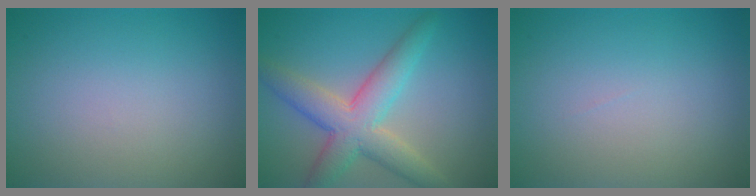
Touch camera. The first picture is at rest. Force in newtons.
{"total": 5.9, "press": 5.9, "slide": 0.2}
{"total": 0.0}